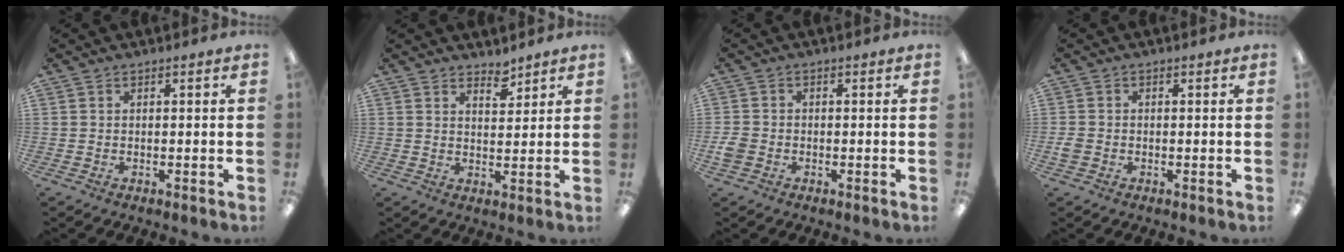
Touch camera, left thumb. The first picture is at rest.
{"total": 3.8, "force": [3.5, 1.3, 0.9], "torque": [0.001, -0.027, 0.060]}
{"total": 3.3, "force": [-1.2, 2.7, 1.6], "torque": [-0.031, 0.006, -0.022]}
{"total": 2.2, "force": [-0.7, 1.8, 1.1], "torque": [-0.016, 0.005, -0.013]}